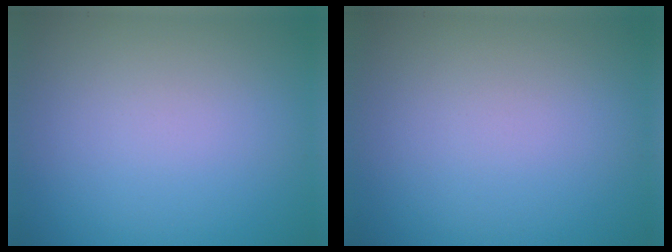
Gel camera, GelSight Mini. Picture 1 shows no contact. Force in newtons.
{"total": 0.0}